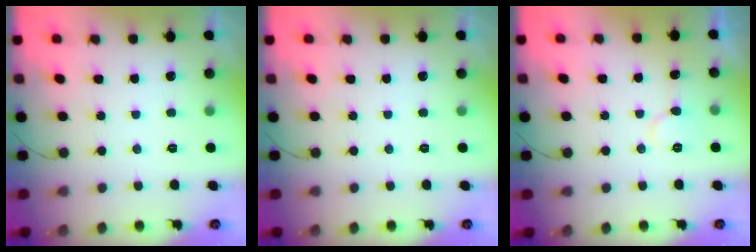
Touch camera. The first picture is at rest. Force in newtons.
{"total": 0.0}
{"total": 5.8, "press": 5.8, "slide": 0.5}